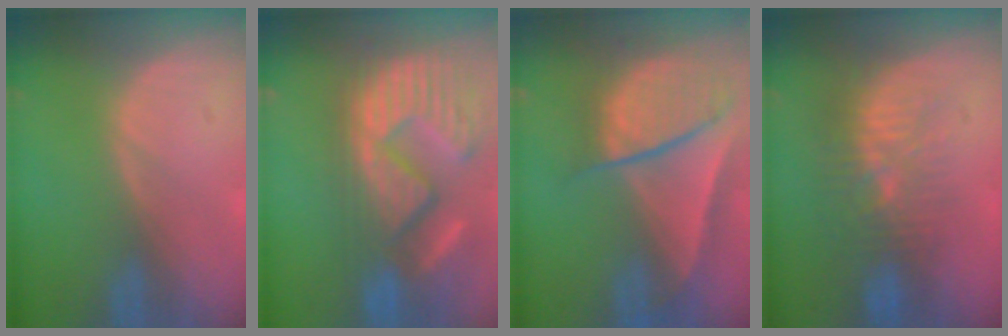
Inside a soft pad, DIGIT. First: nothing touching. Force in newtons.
{"total": 15.3, "press": 12.5, "slide": 8.8}
{"total": 9.5, "press": 8.2, "slide": 4.8}
{"total": 9.6, "press": 9.0, "slide": 3.5}